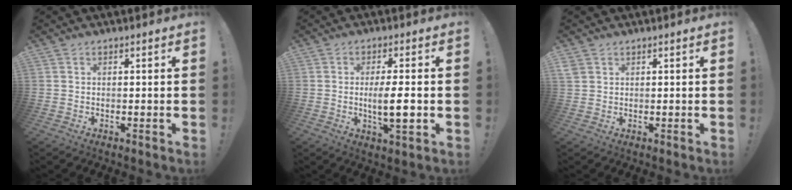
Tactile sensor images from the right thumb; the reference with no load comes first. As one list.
[{"total": 8.1, "force": [-1.1, 1.4, 7.9], "torque": [-0.135, -0.008, -0.024]}, {"total": 2.2, "force": [1.2, 1.6, 0.8], "torque": [-0.009, -0.002, 0.023]}]